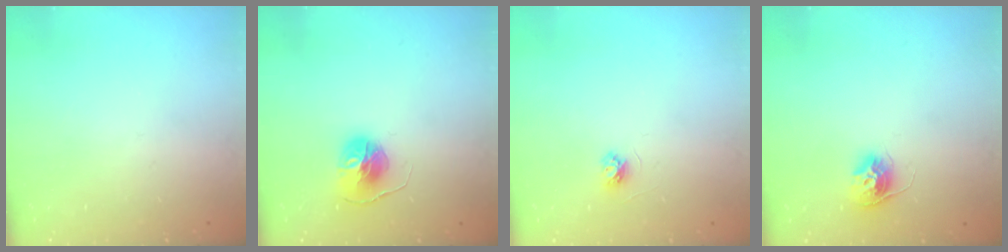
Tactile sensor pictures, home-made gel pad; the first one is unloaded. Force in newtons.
{"total": 7.7, "press": 7.6, "slide": 0.6}
{"total": 3.8, "press": 3.7, "slide": 0.5}
{"total": 10.2, "press": 10.1, "slide": 0.7}